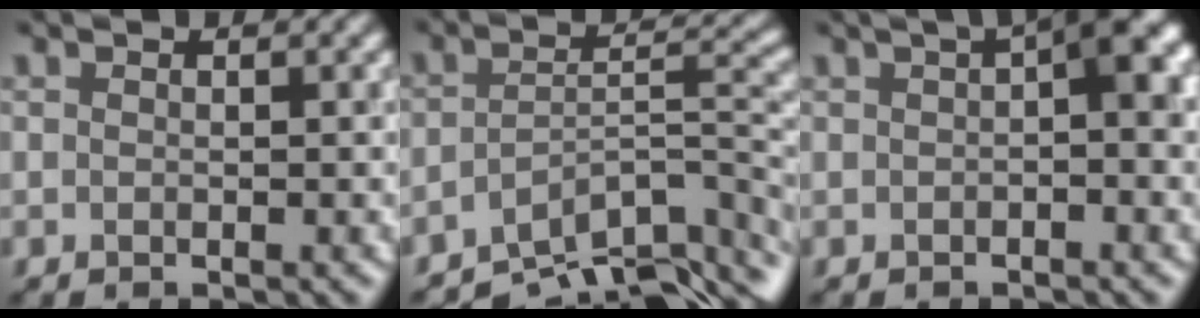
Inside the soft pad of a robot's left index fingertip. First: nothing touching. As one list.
[{"total": 9.2, "force": [-6.7, 2.7, 5.6], "torque": [-0.068, -0.011, -0.113]}, {"total": 4.7, "force": [1.2, 0.9, 4.5], "torque": [-0.050, 0.021, 0.011]}]